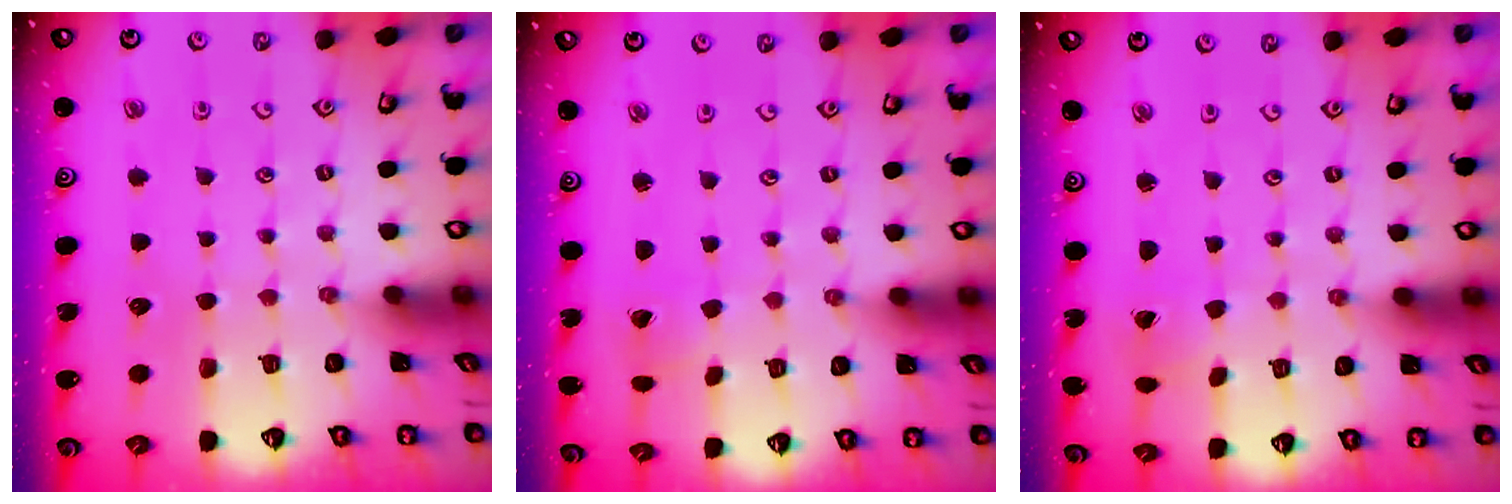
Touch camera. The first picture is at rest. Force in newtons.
{"total": 2.0, "press": 2.0, "slide": 0.2}
{"total": 1.8, "press": 1.8, "slide": 0.1}